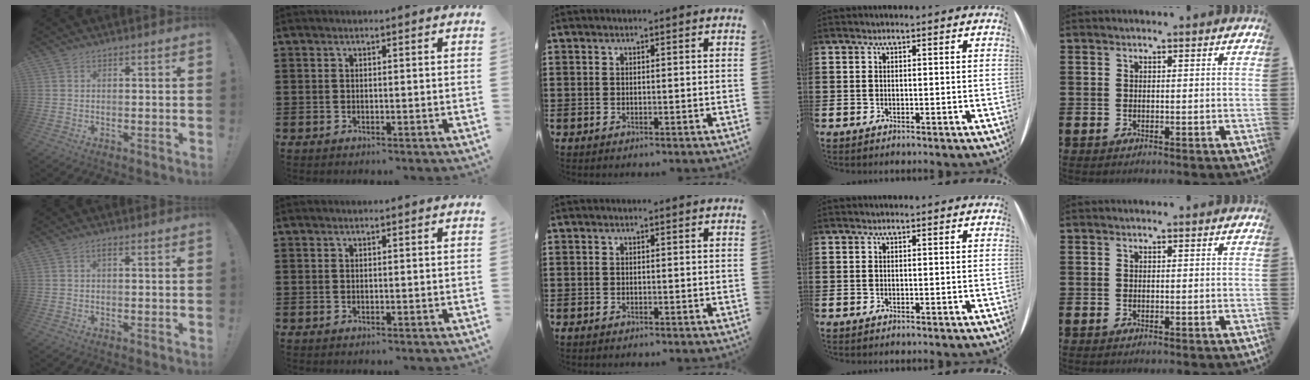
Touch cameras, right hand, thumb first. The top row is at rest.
{"thumb": {"total": 1.0, "force": [-0.1, 0.3, 1.0], "torque": [-0.027, 0.007, -0.002]}, "middle": {"total": 0.5, "force": [-0.4, 0.2, 0.2], "torque": [-0.005, -0.002, -0.008]}}